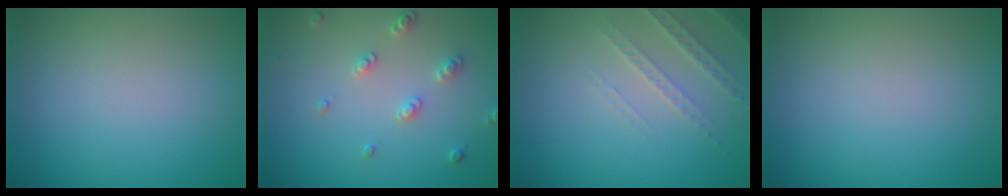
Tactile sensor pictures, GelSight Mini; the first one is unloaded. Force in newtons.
{"total": 2.2, "press": 2.1, "slide": 0.6}
{"total": 2.2, "press": 2.1, "slide": 0.7}
{"total": 0.0}